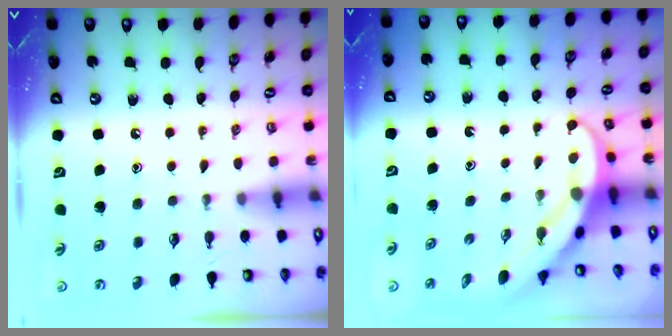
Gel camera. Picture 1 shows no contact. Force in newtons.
{"total": 5.3, "press": 5.2, "slide": 0.3}